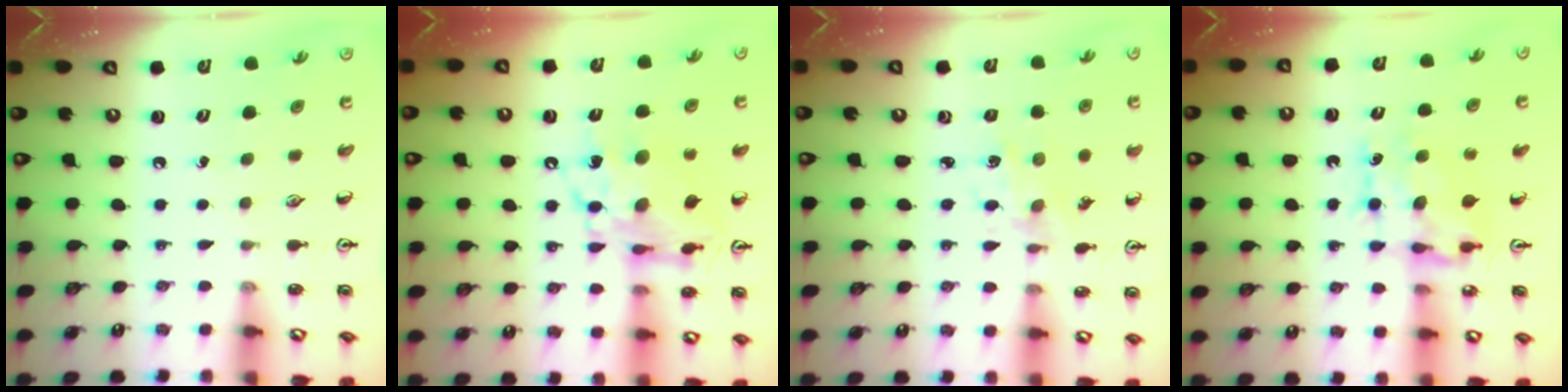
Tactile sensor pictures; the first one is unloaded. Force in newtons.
{"total": 13.6, "press": 13.5, "slide": 1.4}
{"total": 2.3, "press": 2.2, "slide": 0.6}
{"total": 8.3, "press": 8.2, "slide": 0.8}